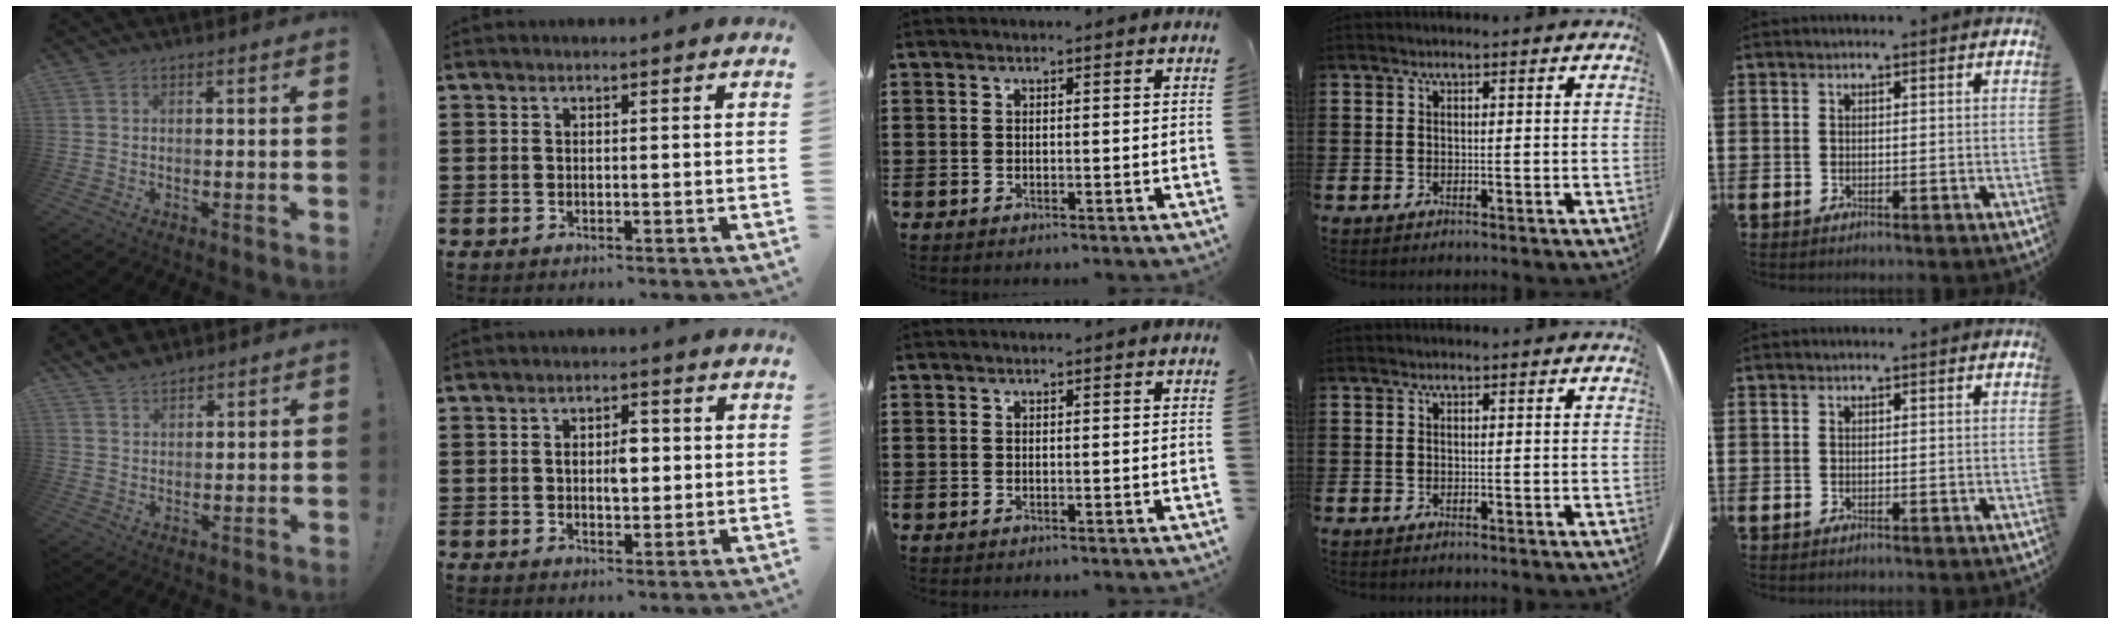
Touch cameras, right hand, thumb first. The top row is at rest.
{"thumb": {"total": 4.9, "force": [4.2, 2.2, 1.2], "torque": [-0.026, -0.024, 0.080]}, "index": {"total": 3.8, "force": [0.3, 1.7, 3.4], "torque": [-0.060, 0.002, 0.001]}}